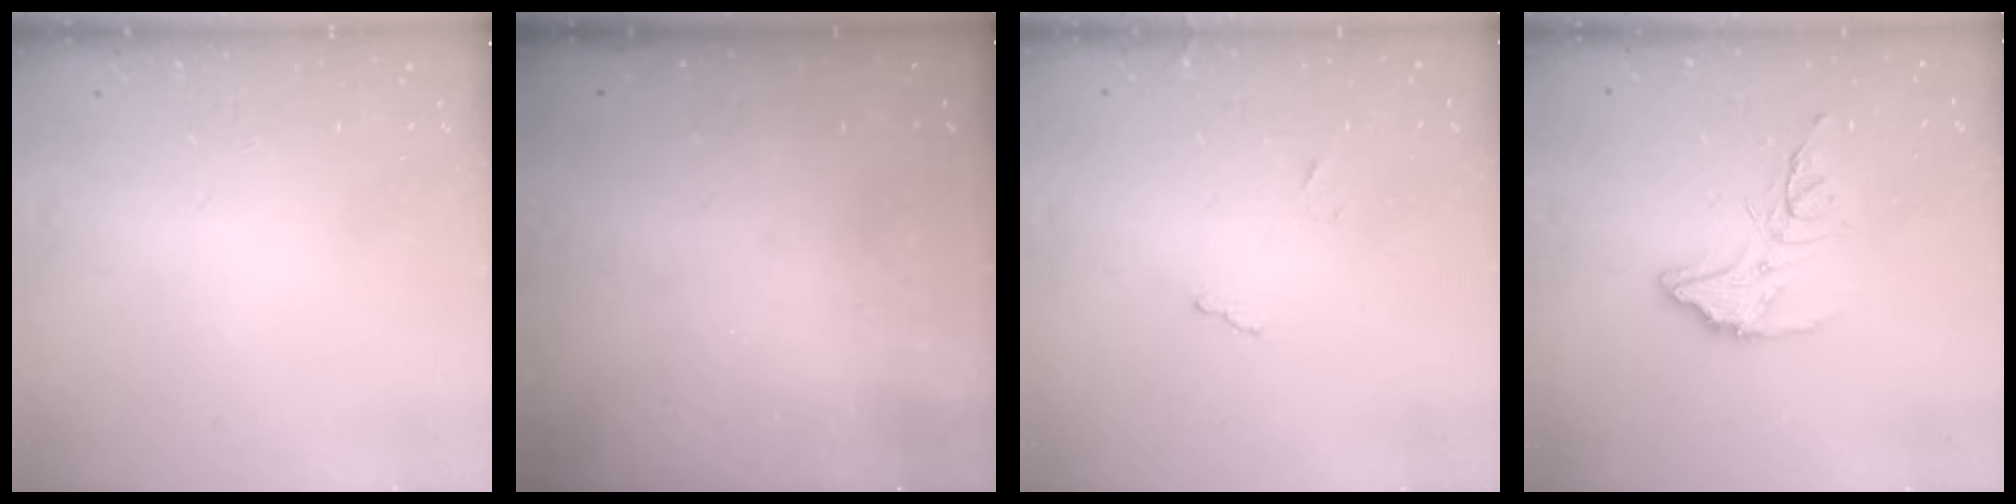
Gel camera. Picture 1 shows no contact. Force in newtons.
{"total": 3.2, "press": 3.0, "slide": 1.1}
{"total": 7.0, "press": 7.0, "slide": 0.4}
{"total": 12.8, "press": 12.7, "slide": 0.8}